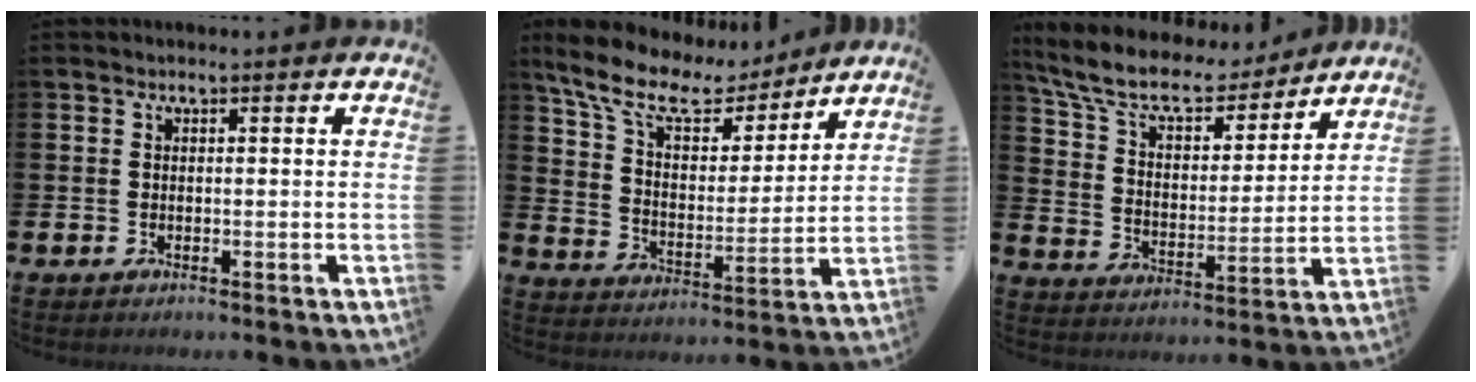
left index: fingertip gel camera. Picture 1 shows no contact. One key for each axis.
{"total": 10.9, "fx": 9.0, "fy": 4.3, "fz": 4.5, "tx": -0.126, "ty": -0.052, "tz": 0.157}
{"total": 9.6, "fx": 8.3, "fy": 3.2, "fz": 3.4, "tx": -0.104, "ty": -0.052, "tz": 0.145}